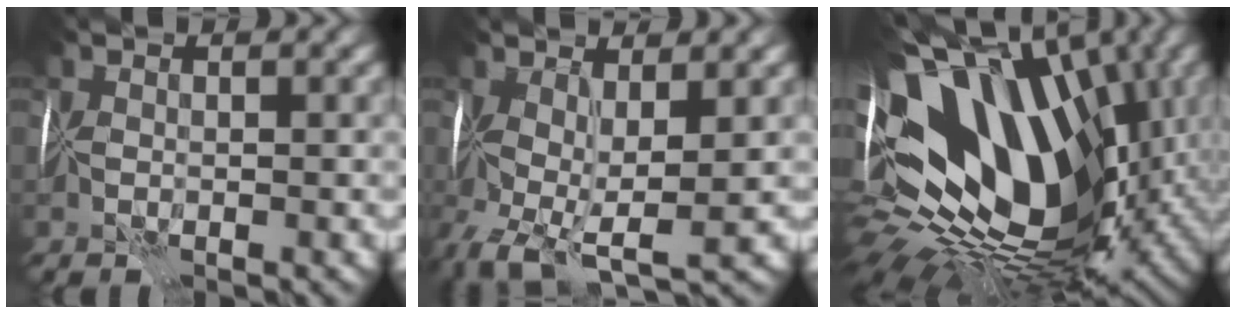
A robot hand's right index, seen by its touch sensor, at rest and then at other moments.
{"total": 5.2, "force": [-1.4, 2.0, 4.6], "torque": [-0.094, -0.015, -0.026]}
{"total": 17.0, "force": [1.7, 11.3, 12.6], "torque": [-0.205, -0.035, 0.062]}